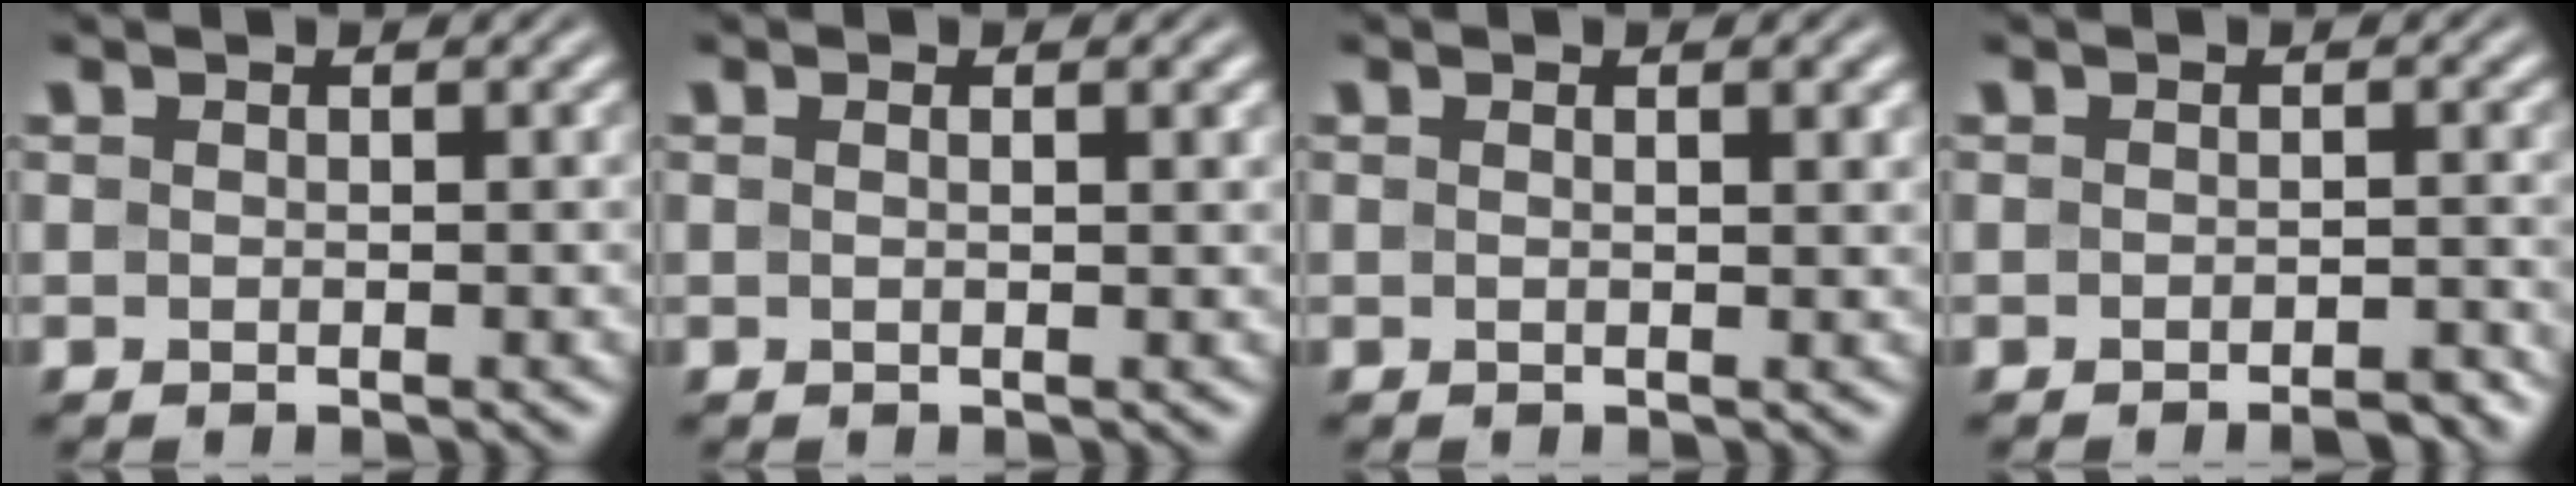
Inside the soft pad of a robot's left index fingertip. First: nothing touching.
{"total": 1.9, "force": [0.7, 0.6, 1.7], "torque": [-0.017, -0.003, -0.002]}
{"total": 1.7, "force": [0.6, 0.4, 1.5], "torque": [-0.019, 0.002, 0.004]}
{"total": 1.8, "force": [-1.5, 0.4, 0.9], "torque": [-0.007, 0.004, -0.018]}